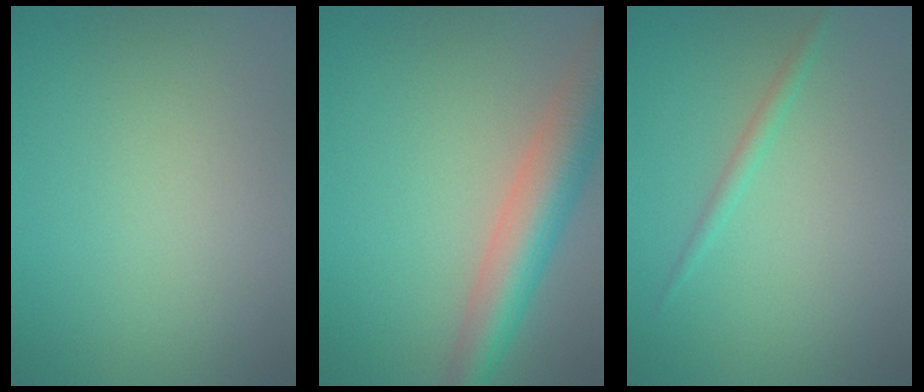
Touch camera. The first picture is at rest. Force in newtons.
{"total": 6.2, "press": 6.2, "slide": 0.2}
{"total": 1.1, "press": 1.1, "slide": 0.1}